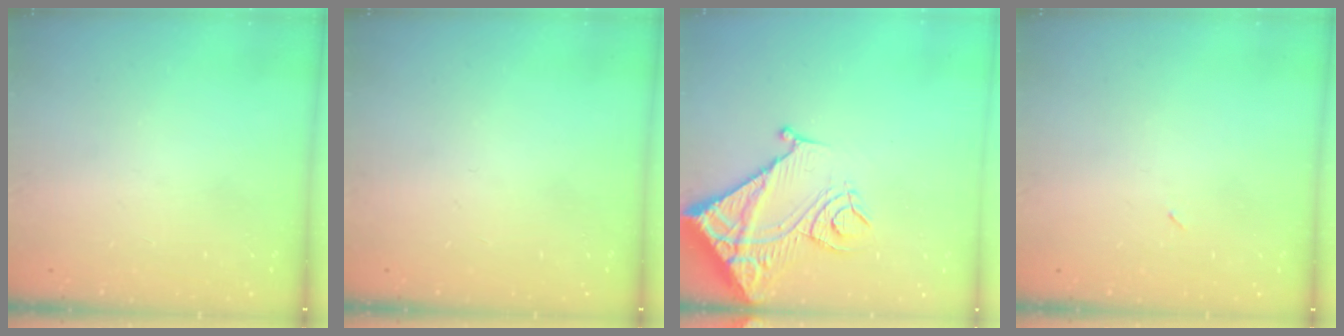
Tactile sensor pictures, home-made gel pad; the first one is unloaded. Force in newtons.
{"total": 0.0}
{"total": 16.5, "press": 16.4, "slide": 2.0}
{"total": 2.1, "press": 1.9, "slide": 1.0}